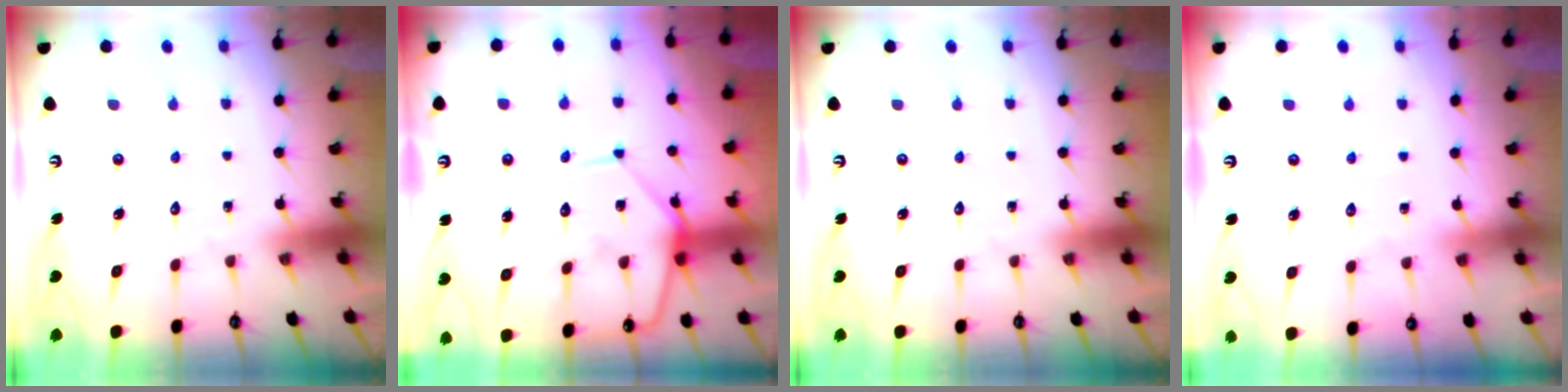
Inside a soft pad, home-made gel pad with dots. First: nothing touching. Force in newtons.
{"total": 12.4, "press": 12.3, "slide": 1.3}
{"total": 0.0}
{"total": 2.4, "press": 2.4, "slide": 0.3}